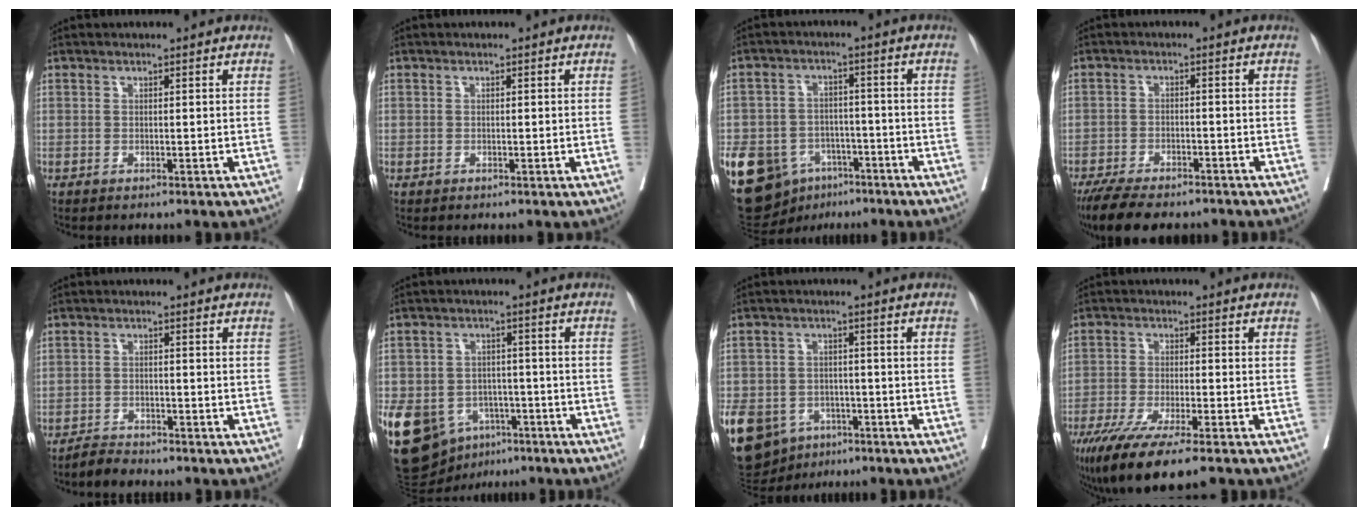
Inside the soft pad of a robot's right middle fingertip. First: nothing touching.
{"total": 0.0}
{"total": 18.6, "force": [-9.3, 13.6, 8.7], "torque": [-0.209, 0.011, -0.138]}
{"total": 10.9, "force": [-9.1, 3.5, 5.0], "torque": [-0.078, -0.010, -0.140]}
{"total": 2.2, "force": [-2.2, 0.2, 0.0], "torque": [-0.001, -0.007, -0.041]}
{"total": 19.8, "force": [-9.1, 14.6, 9.8], "torque": [-0.247, -0.001, -0.133]}
{"total": 20.4, "force": [-9.8, 15.5, 8.9], "torque": [-0.271, -0.011, -0.141]}
{"total": 13.0, "force": [-9.4, 1.5, 8.9], "torque": [-0.152, -0.034, -0.154]}